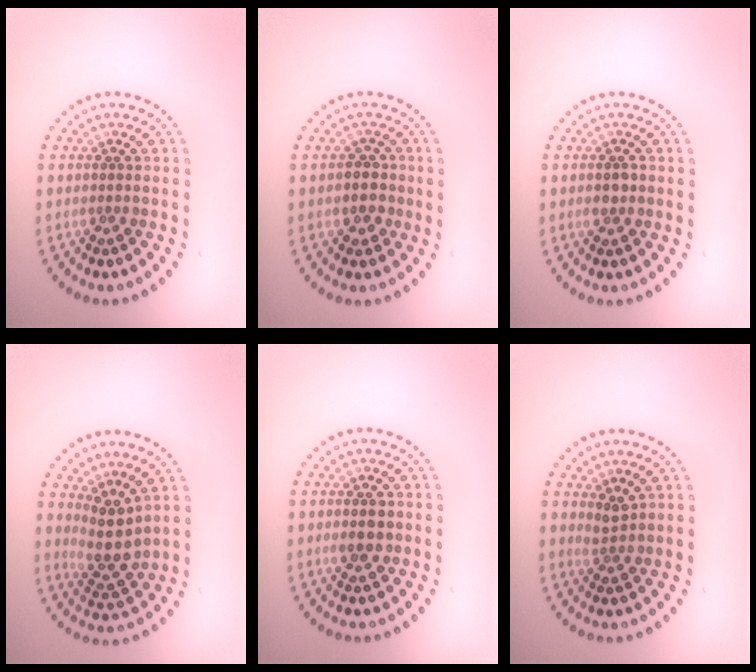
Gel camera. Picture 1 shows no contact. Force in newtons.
{"total": 2.1, "press": 1.9, "slide": 0.9}
{"total": 1.3, "press": 1.3, "slide": 0.1}
{"total": 3.2, "press": 2.3, "slide": 2.2}
{"total": 1.6, "press": 1.6, "slide": 0.1}
{"total": 1.5, "press": 1.0, "slide": 1.1}